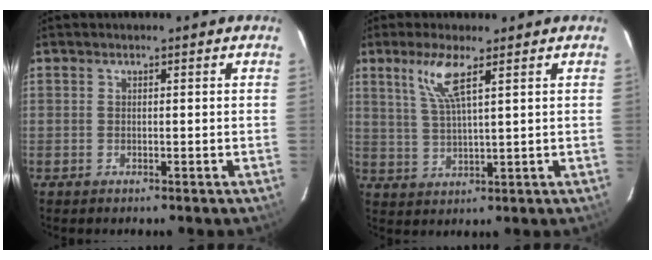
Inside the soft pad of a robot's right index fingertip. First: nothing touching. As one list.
[{"total": 6.3, "force": [3.4, 0.5, 5.3], "torque": [-0.114, -0.002, 0.072]}]